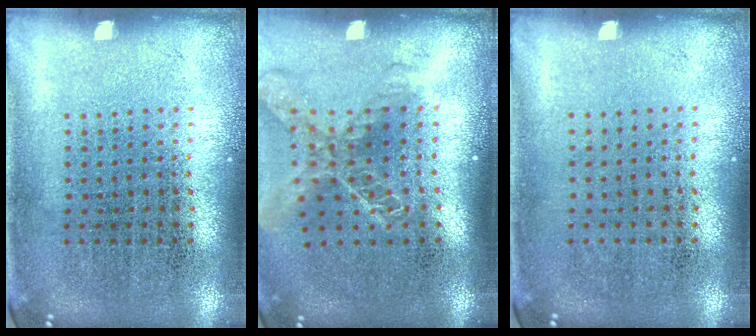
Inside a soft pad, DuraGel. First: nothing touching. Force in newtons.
{"total": 2.0, "press": 1.5, "slide": 1.2}
{"total": 0.0}